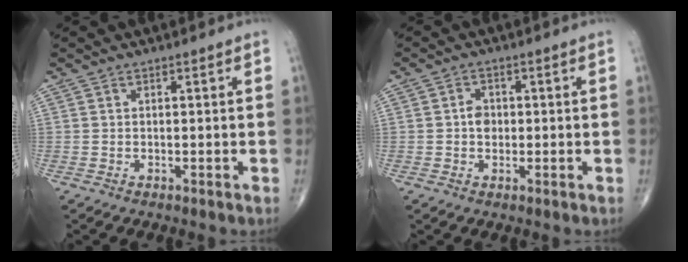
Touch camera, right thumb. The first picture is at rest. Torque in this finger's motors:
{"motor_torque": [0.43, 0.22, 0.08, -0.25, -0.01]}